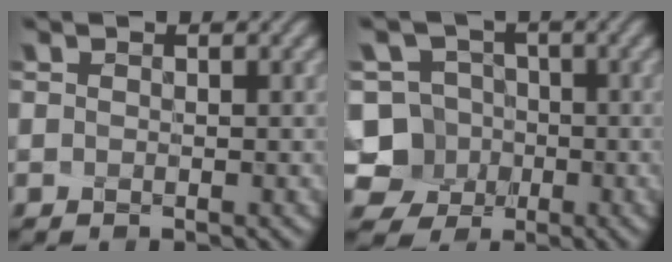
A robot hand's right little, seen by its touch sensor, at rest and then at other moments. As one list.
[{"total": 5.7, "force": [-2.7, 5.1, 0.5], "torque": [-0.015, 0.003, -0.069]}]